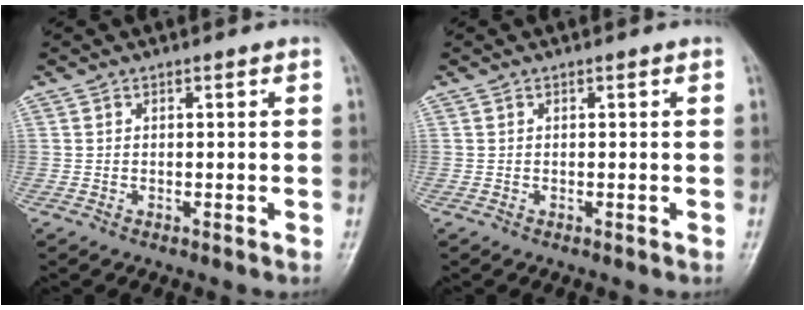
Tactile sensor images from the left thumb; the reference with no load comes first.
{"total": 0.0}